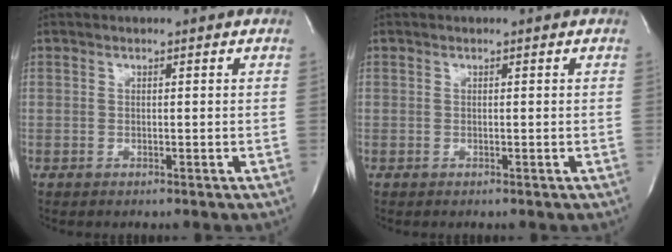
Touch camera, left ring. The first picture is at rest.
{"total": 0.0}